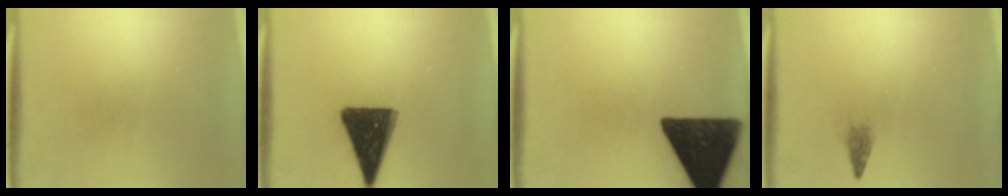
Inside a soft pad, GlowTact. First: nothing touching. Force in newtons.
{"total": 15.4}
{"total": 16.6}
{"total": 1.3}